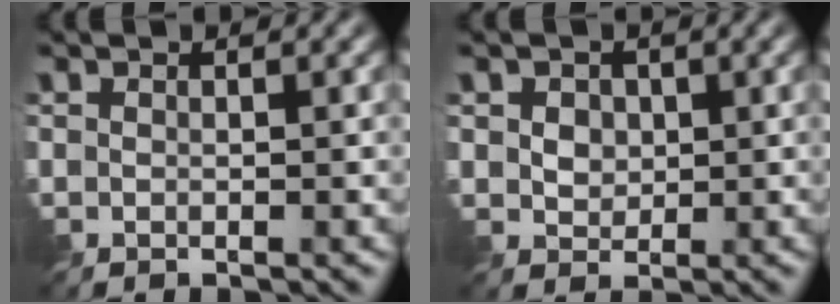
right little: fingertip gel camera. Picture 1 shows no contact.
{"total": 2.3, "force": [0.6, 1.8, 1.2], "torque": [-0.039, 0.001, 0.014]}